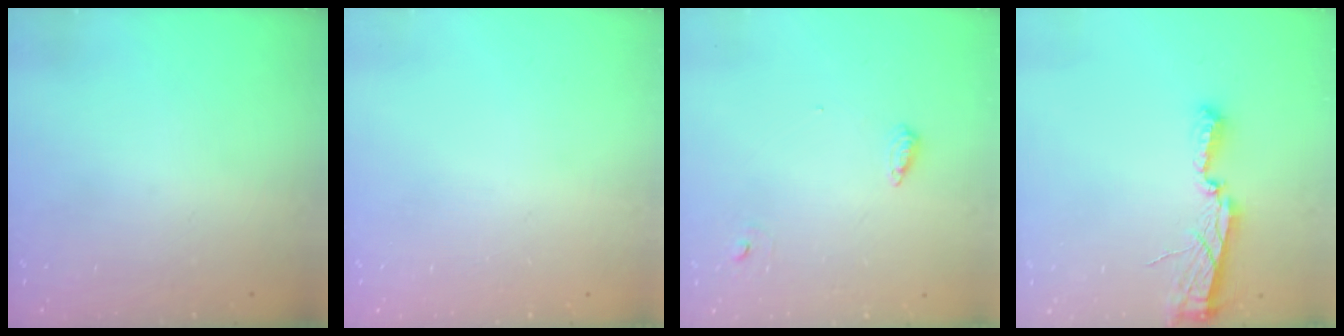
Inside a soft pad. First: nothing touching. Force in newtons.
{"total": 0.0}
{"total": 6.2, "press": 6.1, "slide": 1.2}
{"total": 9.3, "press": 8.1, "slide": 4.6}